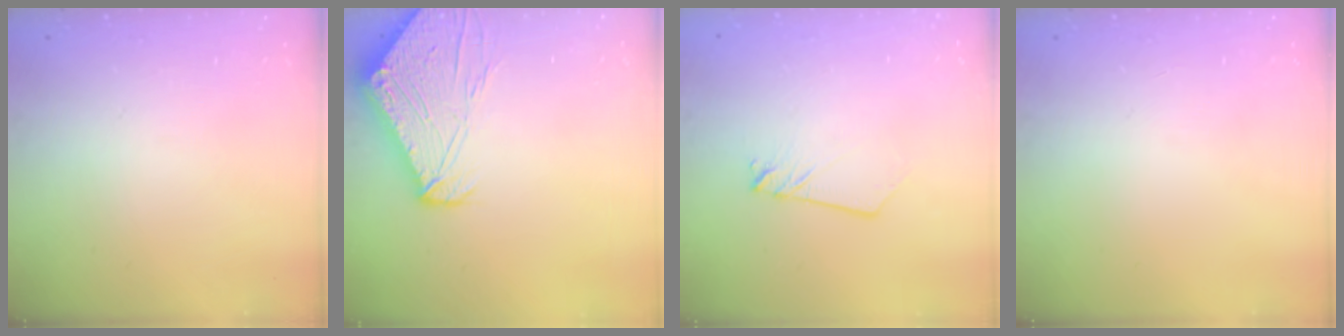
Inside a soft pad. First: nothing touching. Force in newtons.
{"total": 12.8, "press": 12.7, "slide": 1.6}
{"total": 2.5, "press": 2.5, "slide": 0.1}
{"total": 0.0}